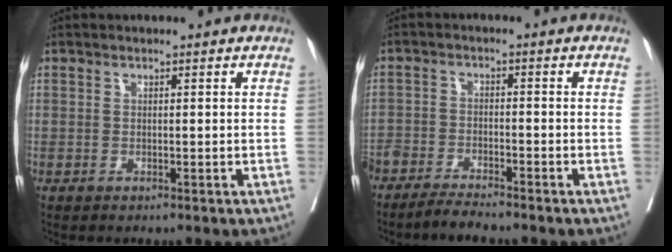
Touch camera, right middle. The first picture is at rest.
{"total": 5.7, "force": [-5.2, 0.4, 2.3], "torque": [-0.032, -0.011, -0.092]}